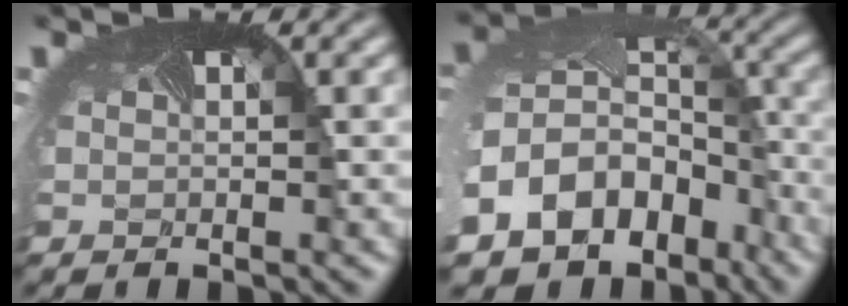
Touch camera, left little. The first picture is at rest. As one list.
[{"total": 18.3, "force": [-8.7, 14.6, 6.9], "torque": [-0.178, -0.067, -0.119]}]